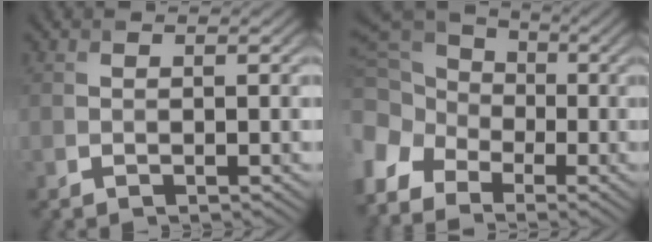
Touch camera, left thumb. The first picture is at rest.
{"total": 11.8, "force": [-6.2, 8.4, 5.6], "torque": [-0.169, -0.036, -0.119]}